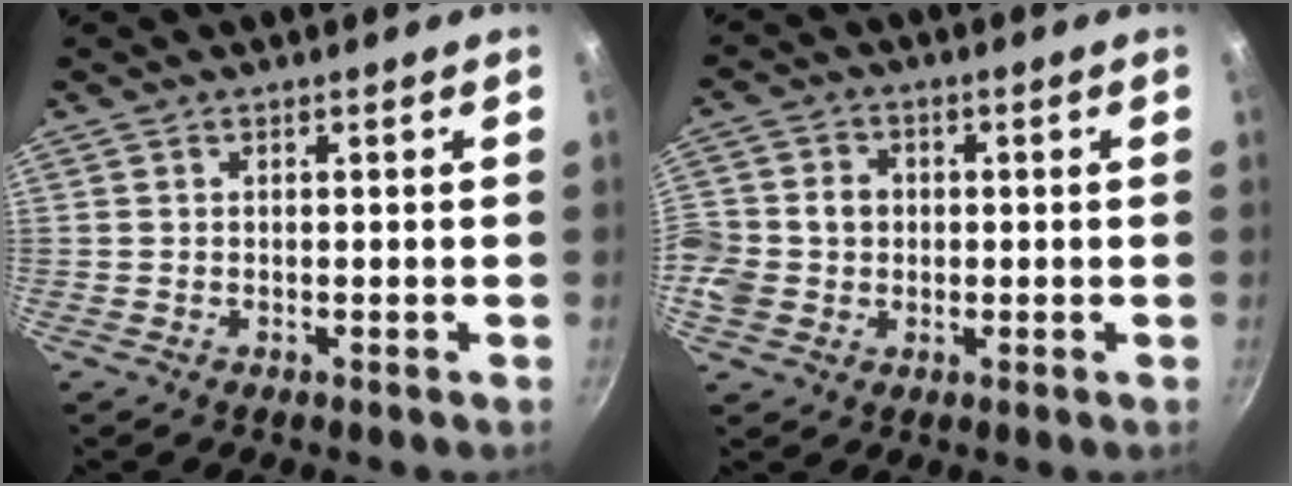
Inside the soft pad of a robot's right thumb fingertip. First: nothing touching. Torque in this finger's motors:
{"motor_torque": [-0.01, 0.18, 0.38, -0.20, -0.06]}